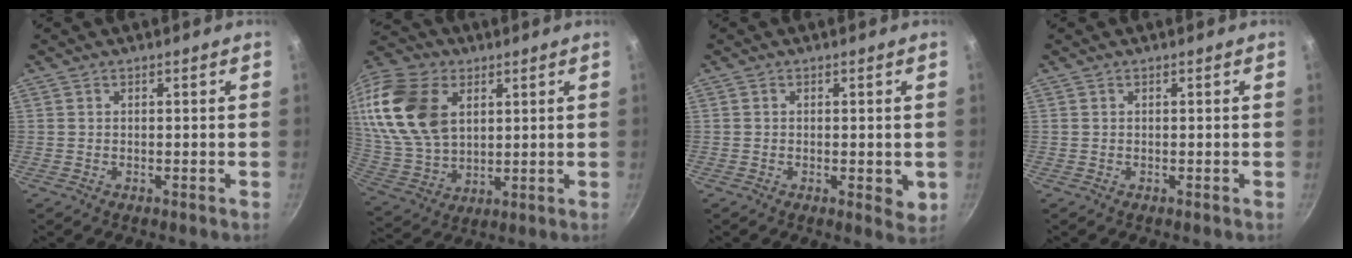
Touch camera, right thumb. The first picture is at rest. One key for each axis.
{"total": 23.3, "fx": 7.5, "fy": 15.6, "fz": 15.6, "tx": -0.320, "ty": -0.006, "tz": 0.148}
{"total": 3.6, "fx": -0.6, "fy": 1.4, "fz": 3.2, "tx": -0.044, "ty": -0.012, "tz": -0.008}
{"total": 0.0}